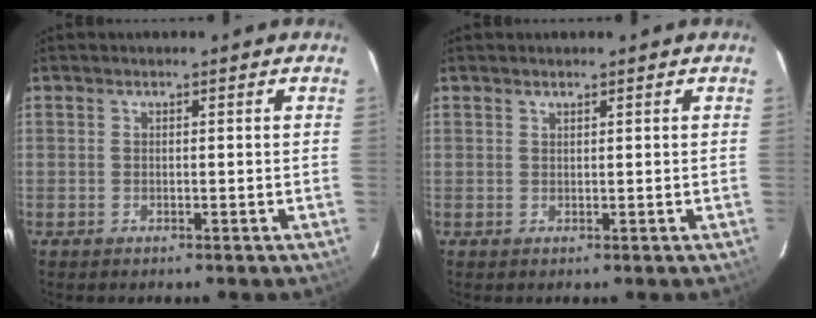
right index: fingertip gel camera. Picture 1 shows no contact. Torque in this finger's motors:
{"motor_torque": [-0.19, 0.04, 0.05, 0.00]}